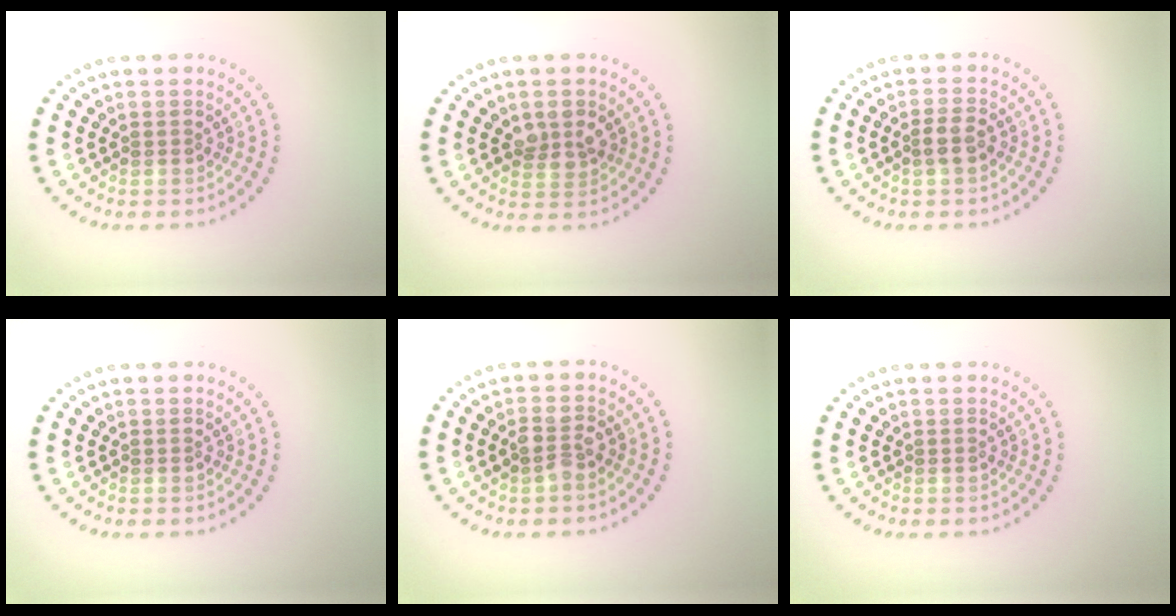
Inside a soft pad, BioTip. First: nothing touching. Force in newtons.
{"total": 2.4, "press": 2.4, "slide": 0.5}
{"total": 1.8, "press": 1.7, "slide": 0.4}
{"total": 0.0}
{"total": 2.1, "press": 2.0, "slide": 0.3}
{"total": 0.0}